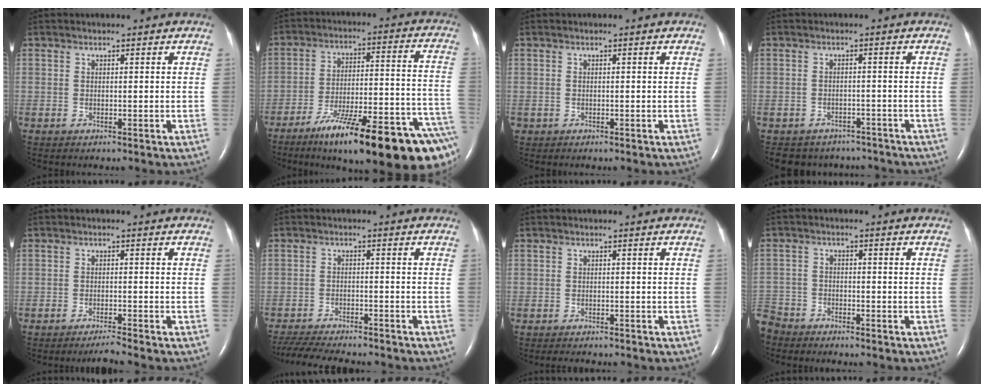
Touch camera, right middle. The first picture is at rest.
{"total": 24.5, "force": [-16.1, 2.8, 18.2], "torque": [-0.182, 0.009, -0.248]}
{"total": 0.0}
{"total": 8.6, "force": [-7.6, 3.9, 0.7], "torque": [-0.014, 0.009, -0.089]}
{"total": 2.2, "force": [-1.9, -0.8, 0.5], "torque": [-0.014, -0.009, -0.035]}
{"total": 13.0, "force": [-11.7, 1.9, 5.3], "torque": [-0.101, -0.019, -0.172]}
{"total": 3.0, "force": [-2.7, 0.7, 1.0], "torque": [-0.018, -0.008, -0.033]}
{"total": 5.8, "force": [-5.3, 2.2, 0.2], "torque": [-0.001, -0.009, -0.106]}